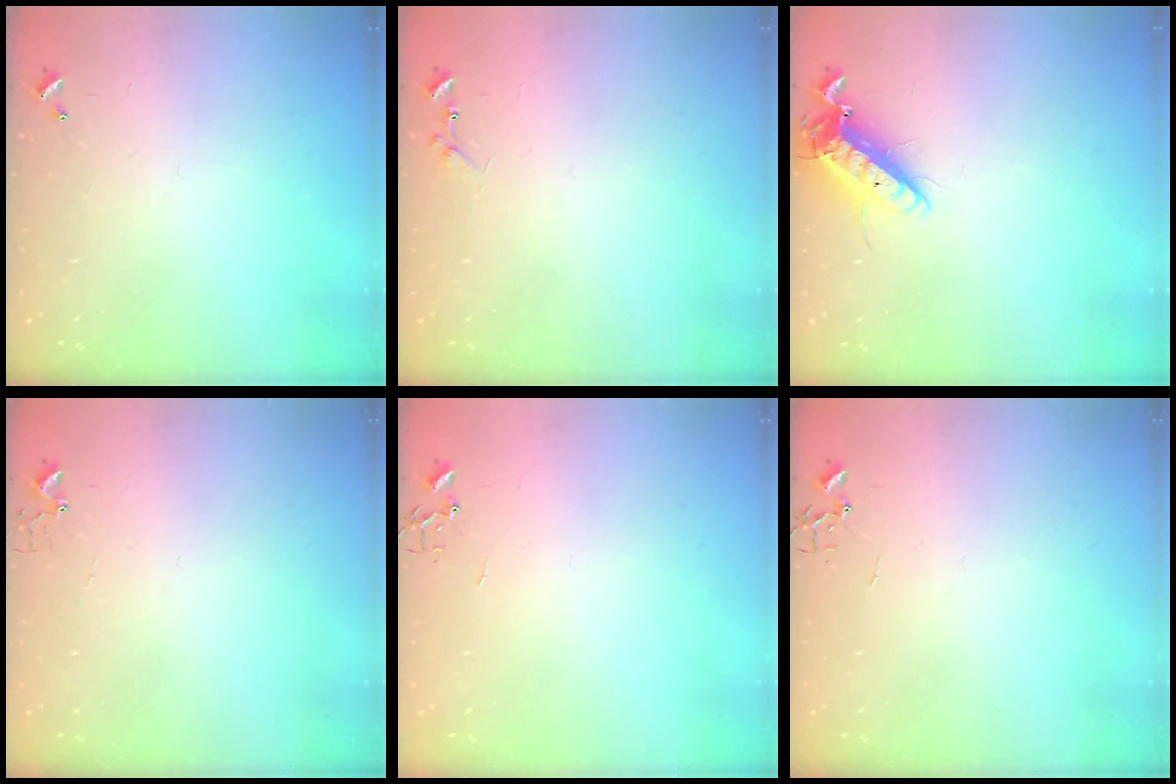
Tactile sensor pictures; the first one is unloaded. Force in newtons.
{"total": 7.1, "press": 7.0, "slide": 0.5}
{"total": 12.9, "press": 12.7, "slide": 2.1}
{"total": 2.7, "press": 2.7, "slide": 0.3}
{"total": 0.0}
{"total": 0.0}